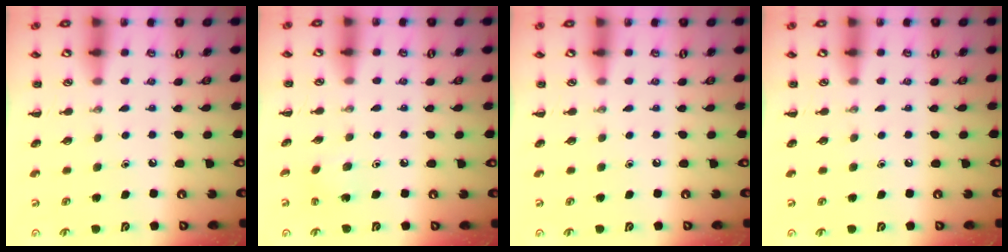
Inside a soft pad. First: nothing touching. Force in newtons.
{"total": 2.0, "press": 1.8, "slide": 0.7}
{"total": 0.0}
{"total": 0.0}